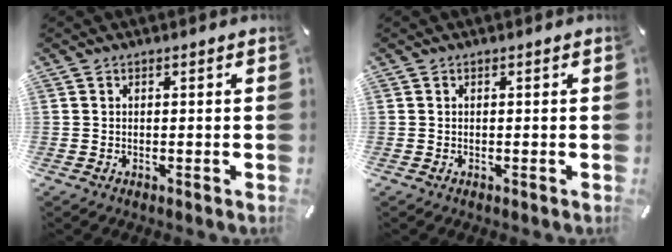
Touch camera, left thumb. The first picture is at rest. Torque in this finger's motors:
{"motor_torque": [0.00, 0.00, 0.00, 0.00, 0.00]}